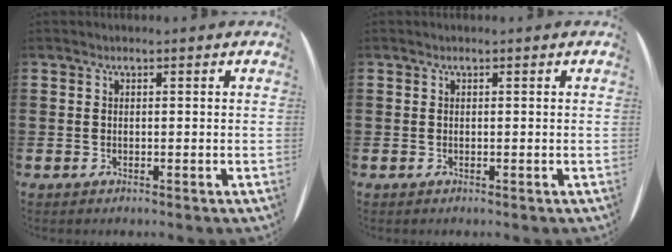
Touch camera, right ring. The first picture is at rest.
{"total": 0.0}